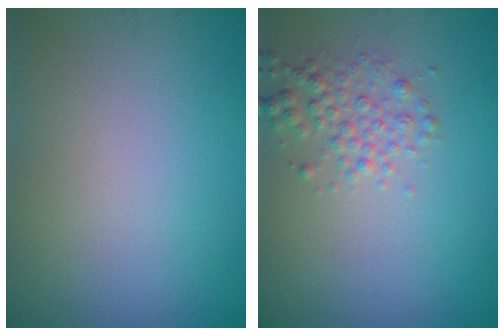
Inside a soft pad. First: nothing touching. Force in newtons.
{"total": 2.2, "press": 2.2, "slide": 0.0}